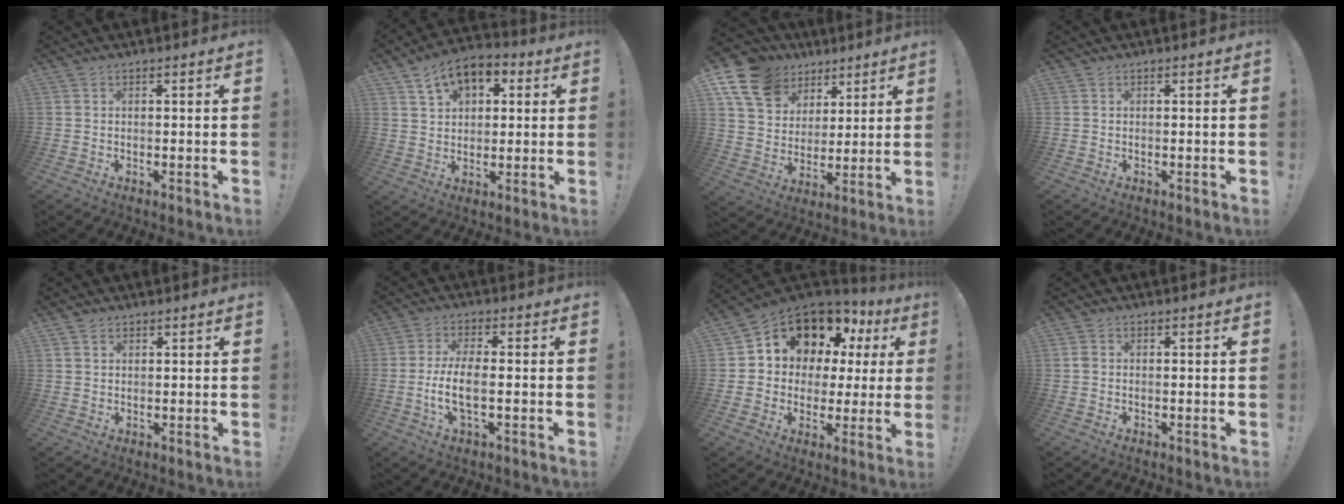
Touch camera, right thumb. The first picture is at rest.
{"total": 10.1, "force": [4.9, 6.8, 5.6], "torque": [-0.090, -0.014, 0.094]}
{"total": 16.0, "force": [9.2, 11.4, 6.4], "torque": [-0.106, -0.052, 0.181]}
{"total": 0.0}
{"total": 2.1, "force": [1.4, 1.6, 0.3], "torque": [0.009, -0.011, 0.023]}
{"total": 8.3, "force": [-1.6, 2.4, 7.8], "torque": [-0.163, -0.002, -0.030]}
{"total": 11.8, "force": [6.9, 7.9, 5.3], "torque": [-0.097, -0.056, 0.136]}
{"total": 1.0, "force": [-0.1, 0.6, 0.8], "torque": [-0.015, 0.004, -0.002]}